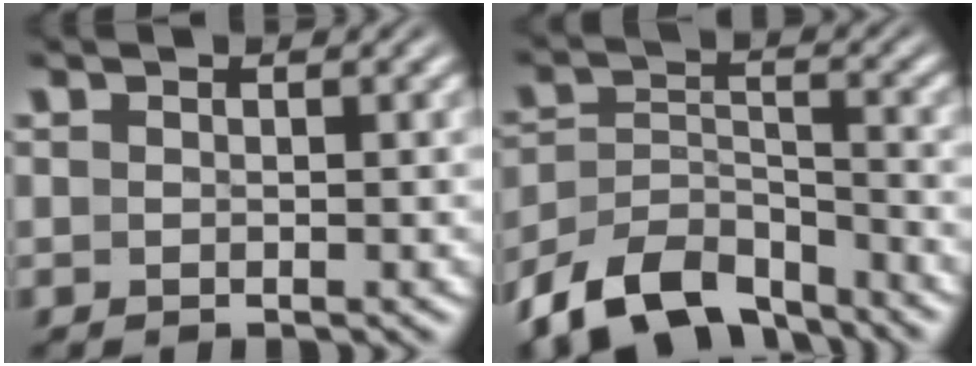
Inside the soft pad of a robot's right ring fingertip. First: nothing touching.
{"total": 9.3, "force": [-6.6, 5.1, 4.0], "torque": [-0.083, -0.042, -0.094]}